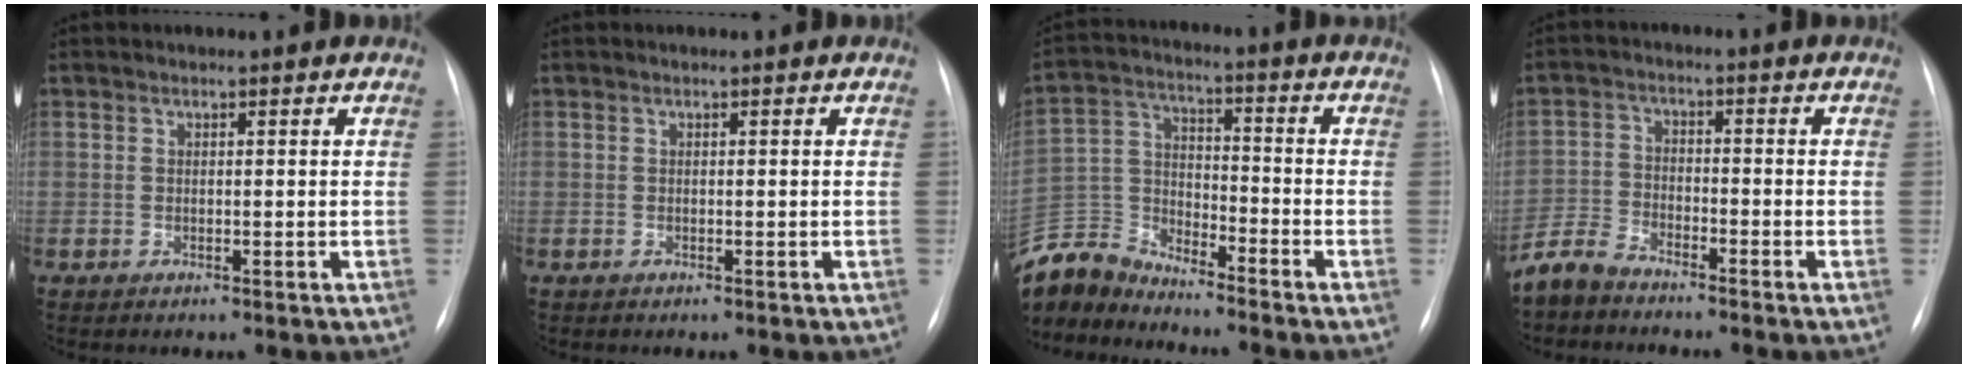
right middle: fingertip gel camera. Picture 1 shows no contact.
{"total": 0.0}
{"total": 10.0, "force": [-9.9, 1.4, 0.8], "torque": [-0.026, 0.012, -0.200]}
{"total": 4.8, "force": [-4.5, 1.2, 1.0], "torque": [-0.025, -0.012, -0.092]}